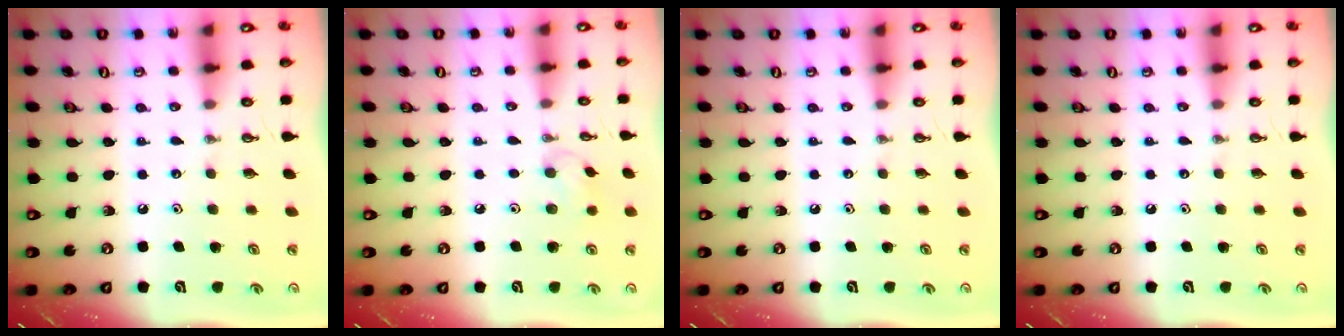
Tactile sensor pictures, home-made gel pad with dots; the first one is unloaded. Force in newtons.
{"total": 6.1, "press": 5.9, "slide": 1.6}
{"total": 0.0}
{"total": 0.0}